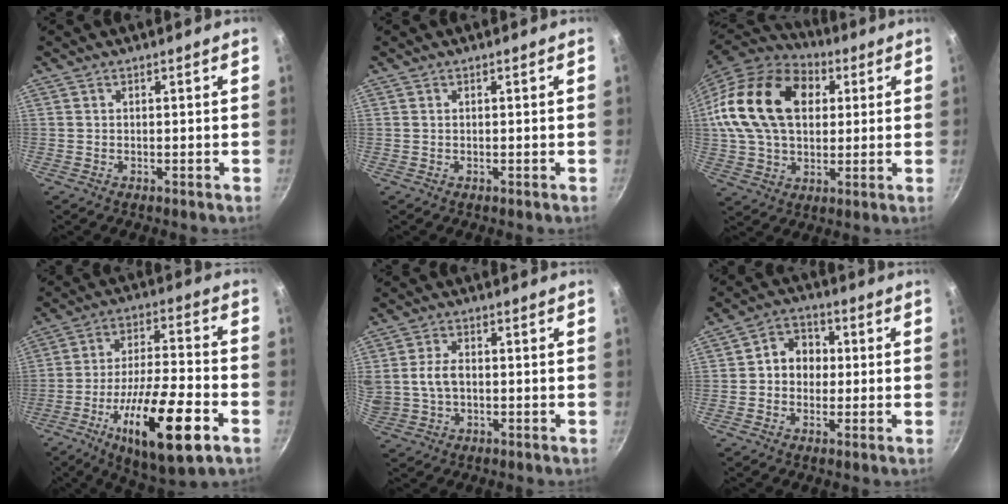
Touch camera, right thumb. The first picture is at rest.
{"total": 0.0}
{"total": 23.4, "force": [5.5, 16.0, 16.2], "torque": [-0.288, 0.016, 0.090]}
{"total": 21.4, "force": [-9.0, 6.4, 18.3], "torque": [-0.295, 0.032, -0.146]}
{"total": 7.9, "force": [0.3, 5.6, 5.6], "torque": [-0.112, 0.009, 0.005]}
{"total": 7.3, "force": [0.2, 6.2, 3.8], "torque": [-0.024, 0.014, -0.009]}